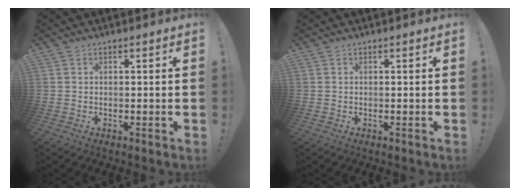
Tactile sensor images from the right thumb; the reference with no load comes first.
{"total": 0.0}